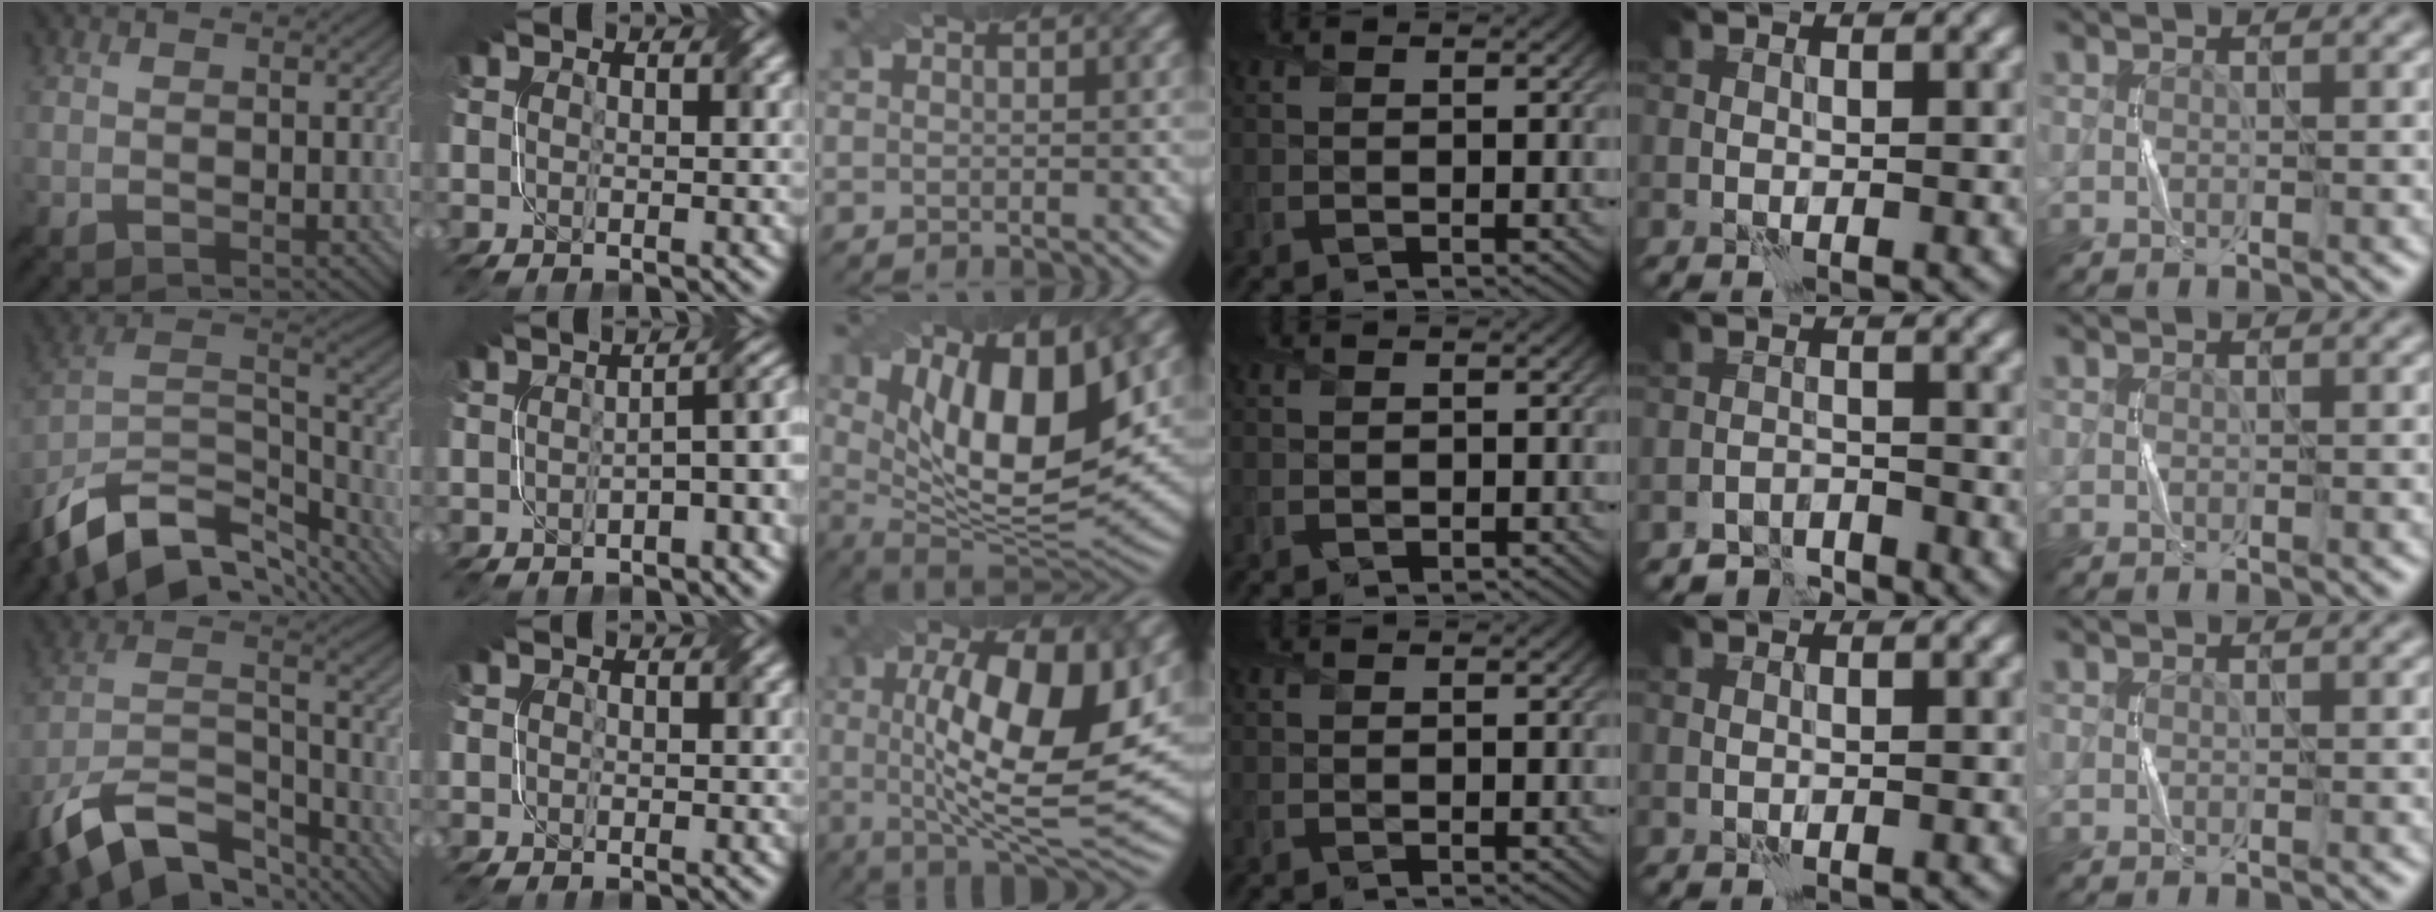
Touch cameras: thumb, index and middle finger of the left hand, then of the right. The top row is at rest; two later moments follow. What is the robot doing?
{"motion": "twist", "object": "screw"}